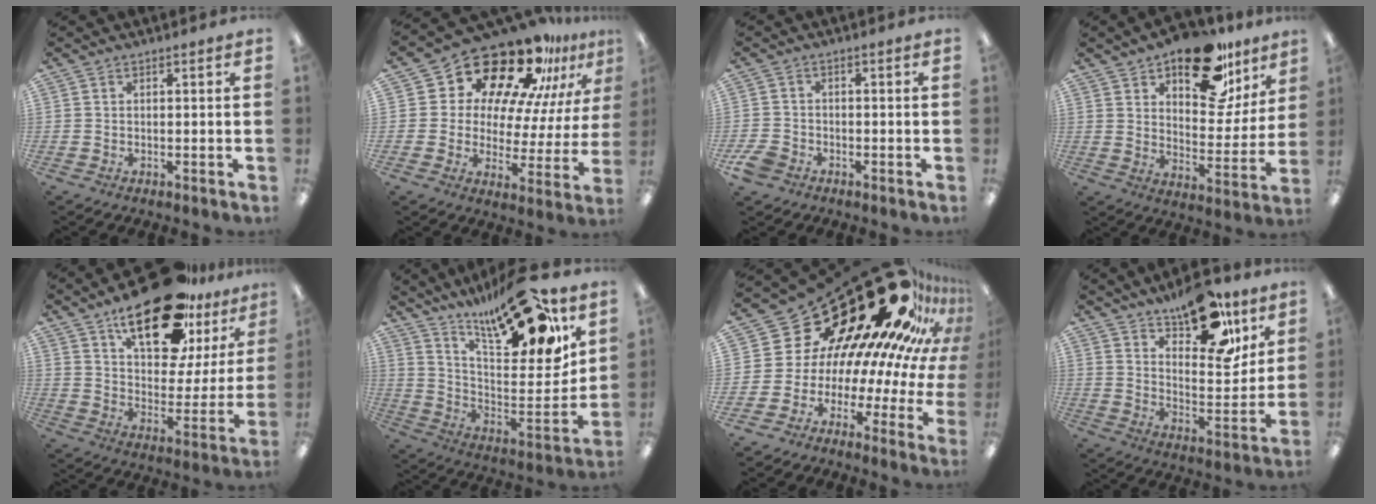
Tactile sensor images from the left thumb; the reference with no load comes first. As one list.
[{"total": 20.5, "force": [16.2, 9.1, 8.8], "torque": [-0.148, -0.128, 0.276]}, {"total": 4.4, "force": [-3.1, 2.8, 1.4], "torque": [-0.036, 0.009, -0.060]}, {"total": 21.1, "force": [14.1, 10.3, 11.8], "torque": [-0.159, -0.084, 0.233]}, {"total": 24.4, "force": [16.3, 10.4, 14.9], "torque": [-0.223, -0.097, 0.273]}, {"total": 22.8, "force": [17.1, 6.3, 13.7], "torque": [-0.195, -0.121, 0.279]}, {"total": 30.5, "force": [20.2, 13.9, 18.2], "torque": [-0.252, -0.201, 0.398]}, {"total": 18.3, "force": [13.0, 8.2, 9.9], "torque": [-0.136, -0.079, 0.219]}]